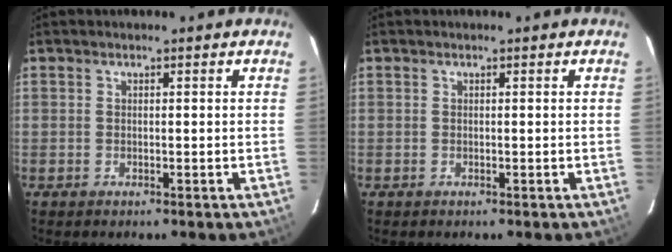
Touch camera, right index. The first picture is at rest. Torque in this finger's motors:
{"motor_torque": [-0.02, 0.02, 0.01, 0.00]}